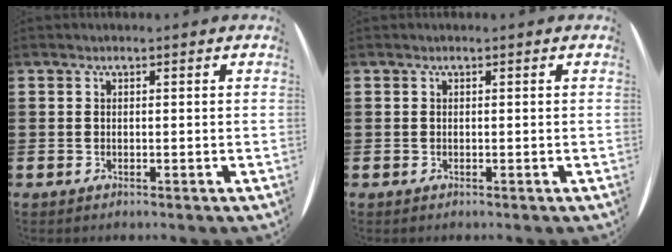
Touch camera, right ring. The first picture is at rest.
{"total": 0.0}